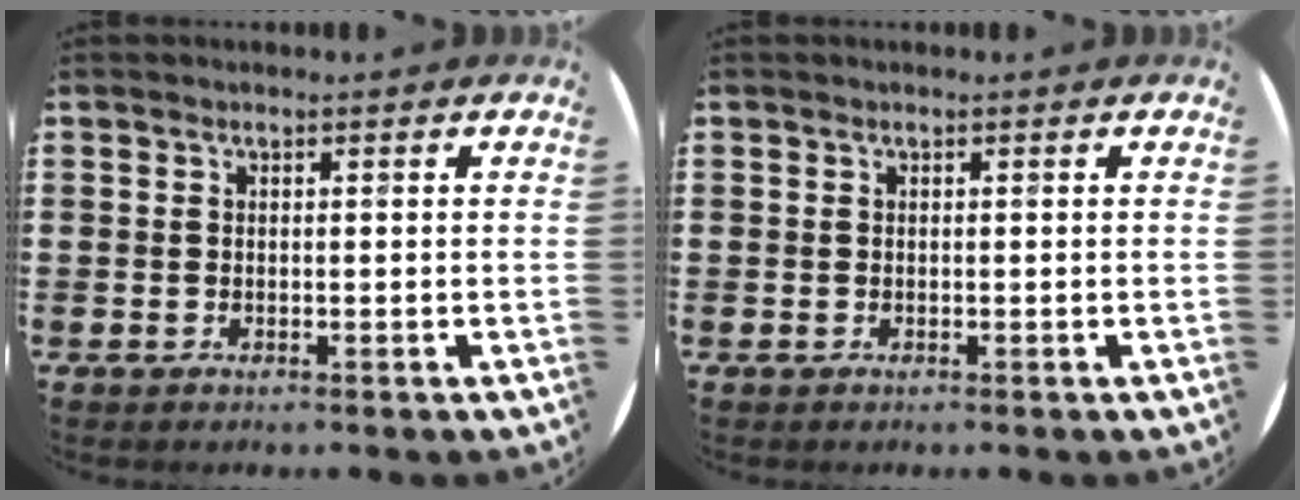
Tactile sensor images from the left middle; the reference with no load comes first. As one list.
[{"total": 0.0}]